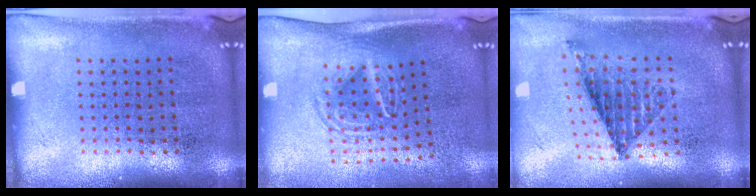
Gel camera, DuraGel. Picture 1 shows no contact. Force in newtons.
{"total": 1.6, "press": 1.2, "slide": 1.1}
{"total": 0.8, "press": 0.8, "slide": 0.2}